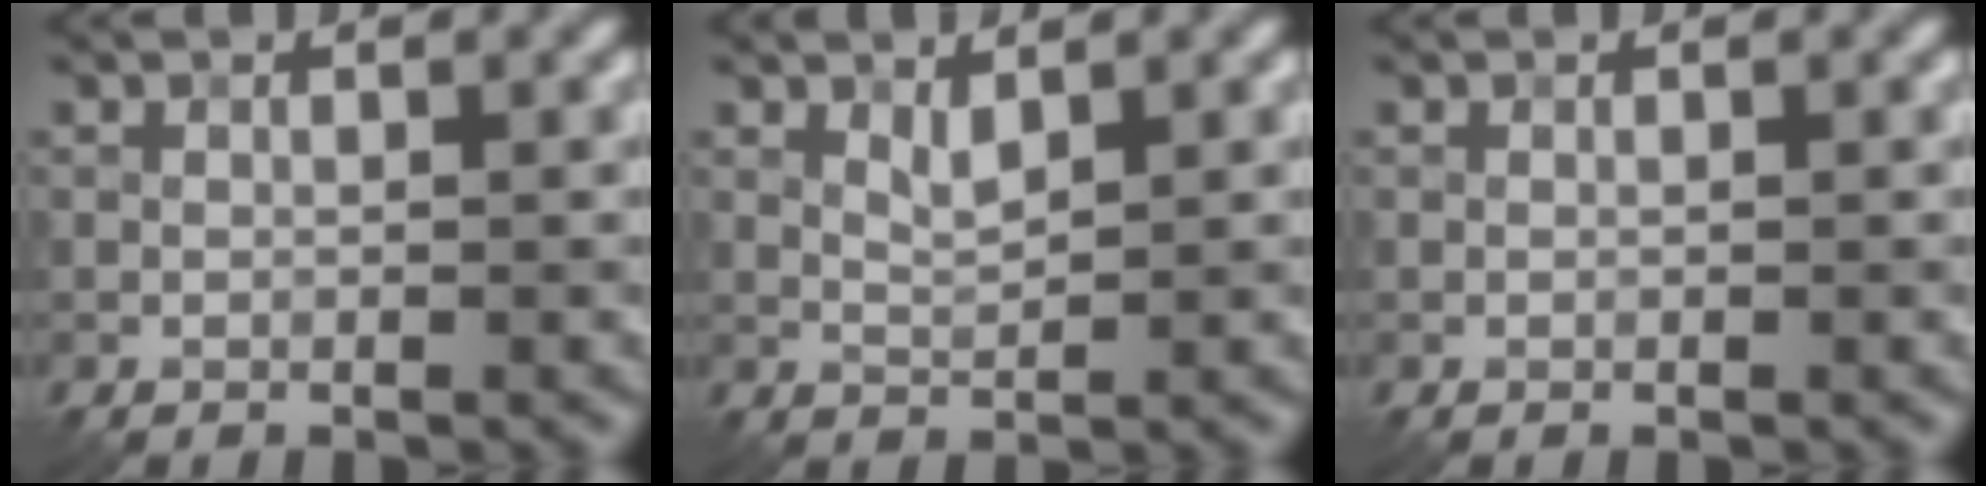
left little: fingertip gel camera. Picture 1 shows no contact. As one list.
[{"total": 1.4, "force": [0.9, 0.5, 1.0], "torque": [-0.025, -0.002, 0.017]}, {"total": 0.0}]